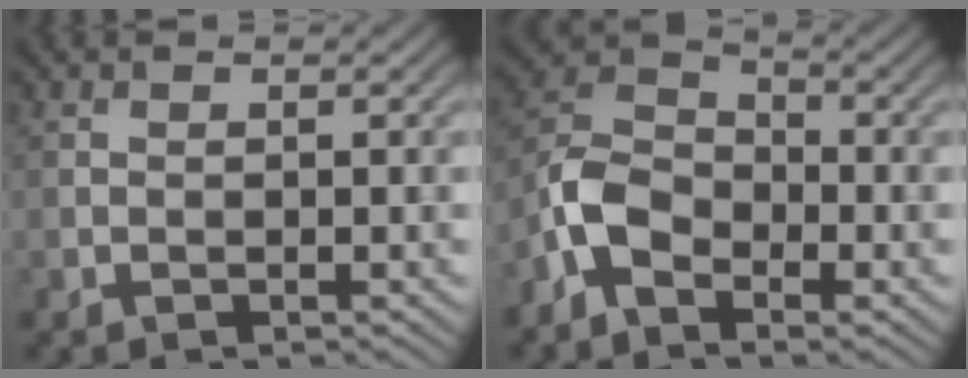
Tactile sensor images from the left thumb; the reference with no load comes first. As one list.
[{"total": 7.2, "force": [-3.7, 4.2, 4.6], "torque": [-0.100, 0.005, -0.090]}]